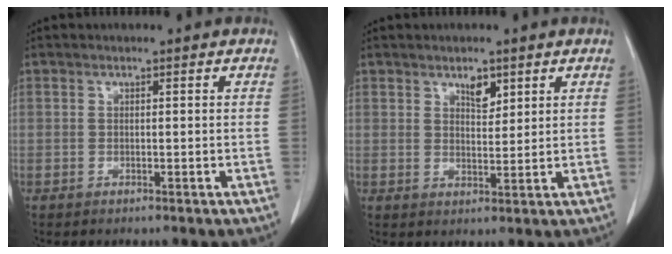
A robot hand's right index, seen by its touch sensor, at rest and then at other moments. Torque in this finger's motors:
{"motor_torque": [0.06, 0.06, 0.06, 0.03]}